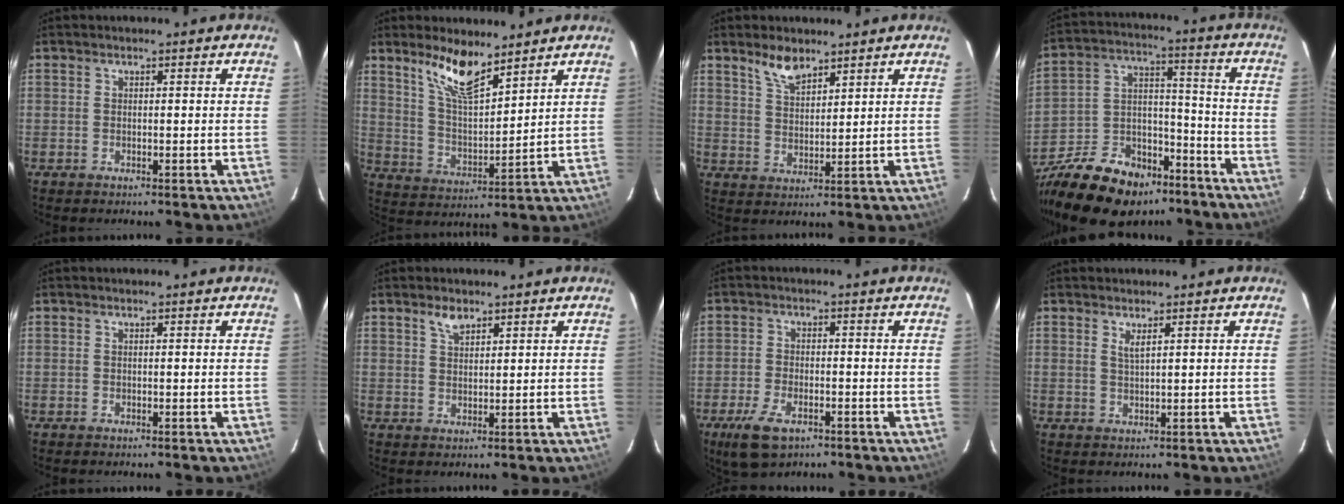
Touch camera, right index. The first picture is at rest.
{"total": 10.1, "force": [7.6, 2.5, 6.2], "torque": [-0.114, -0.001, 0.152]}
{"total": 5.5, "force": [4.3, 2.0, 2.8], "torque": [-0.049, 0.002, 0.085]}
{"total": 24.1, "force": [-17.4, 12.9, 10.8], "torque": [-0.240, 0.034, -0.263]}
{"total": 0.0}
{"total": 2.9, "force": [2.1, 1.3, 1.5], "torque": [-0.026, 0.006, 0.040]}
{"total": 8.1, "force": [-4.8, 4.0, 5.1], "torque": [-0.128, -0.015, -0.085]}
{"total": 1.6, "force": [1.0, 0.1, 1.3], "torque": [-0.023, -0.002, 0.017]}